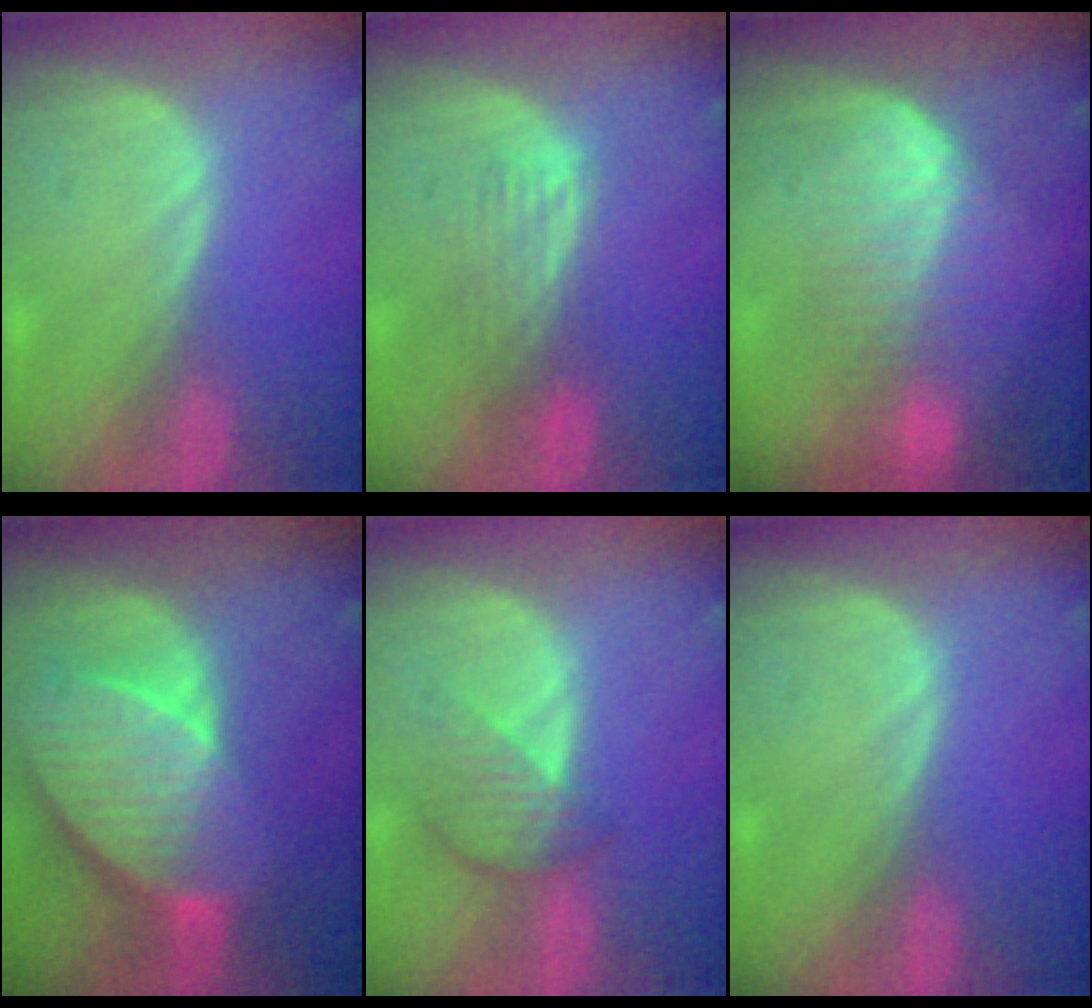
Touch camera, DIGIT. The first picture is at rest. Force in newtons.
{"total": 4.3, "press": 3.7, "slide": 2.3}
{"total": 6.9, "press": 6.7, "slide": 1.5}
{"total": 10.5, "press": 9.2, "slide": 5.0}
{"total": 4.2, "press": 3.8, "slide": 1.8}
{"total": 0.0}